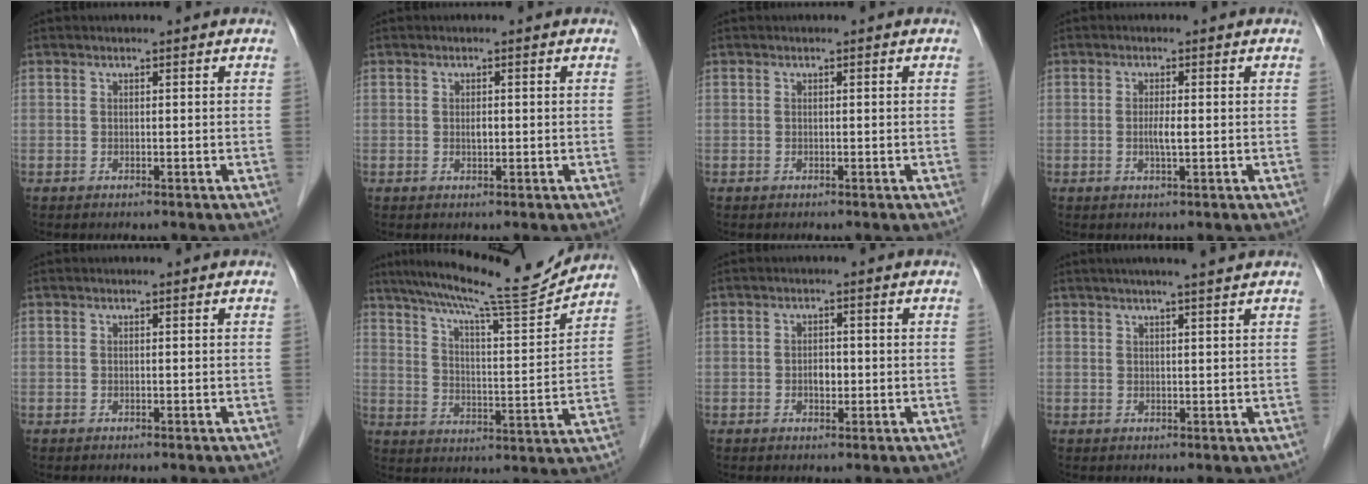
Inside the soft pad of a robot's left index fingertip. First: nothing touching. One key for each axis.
{"total": 0.9, "fx": -0.3, "fy": 0.4, "fz": 0.8, "tx": -0.014, "ty": -0.005, "tz": -0.006}
{"total": 0.0}
{"total": 1.9, "fx": -0.5, "fy": 0.1, "fz": 1.9, "tx": -0.037, "ty": -0.006, "tz": -0.010}
{"total": 0.0}
{"total": 15.4, "fx": 14.1, "fy": -0.7, "fz": 6.0, "tx": -0.106, "ty": -0.021, "tz": 0.208}
{"total": 1.9, "fx": -0.7, "fy": 1.1, "fz": 1.4, "tx": -0.021, "ty": -0.001, "tz": -0.013}
{"total": 5.4, "fx": 4.3, "fy": -0.7, "fz": 3.2, "tx": -0.045, "ty": 0.010, "tz": 0.055}